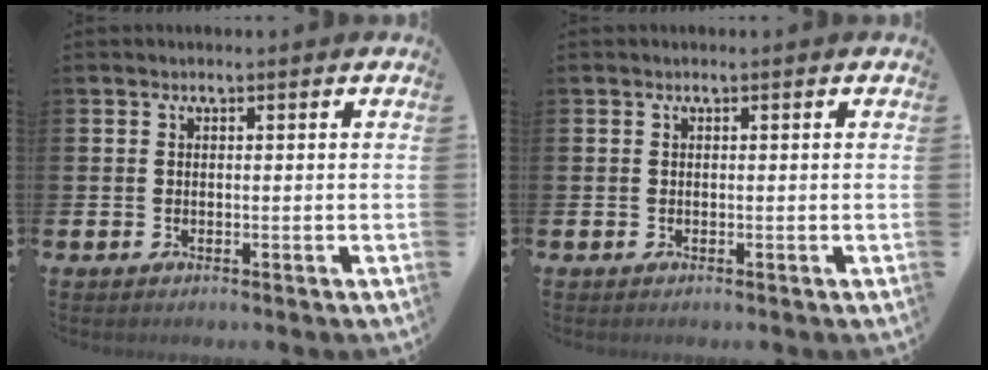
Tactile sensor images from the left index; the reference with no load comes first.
{"total": 0.0}